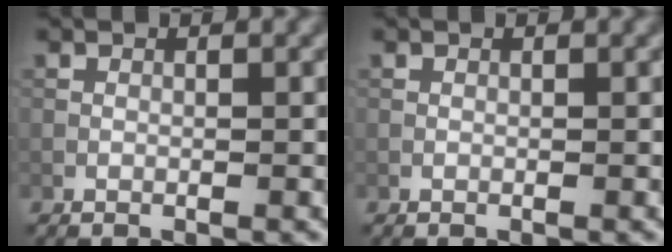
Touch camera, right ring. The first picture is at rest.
{"total": 0.0}